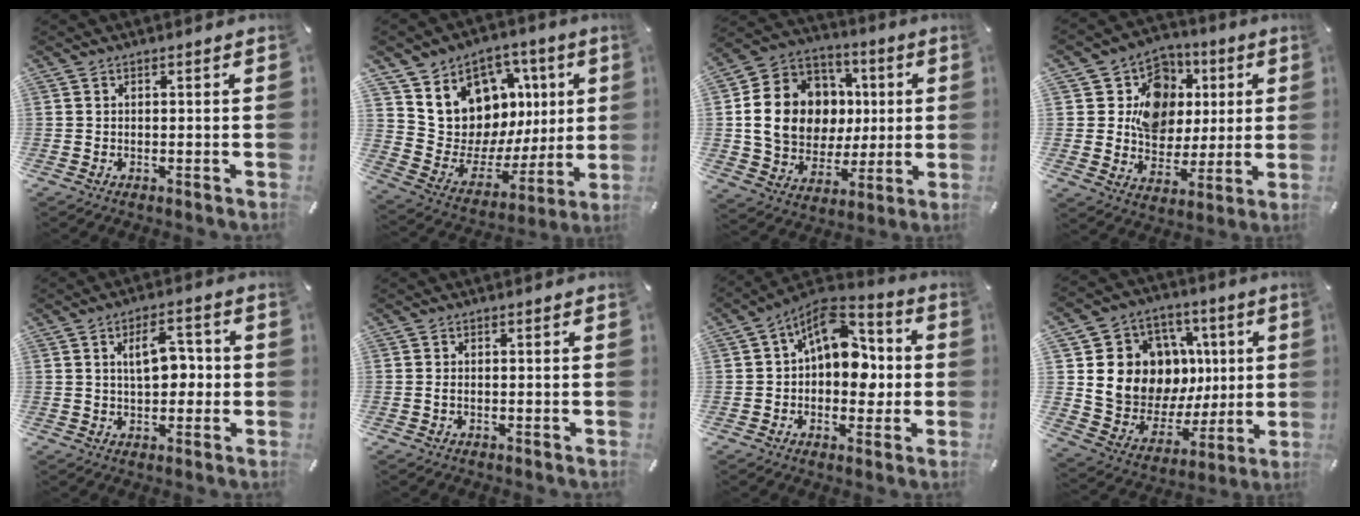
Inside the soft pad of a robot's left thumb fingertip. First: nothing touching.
{"total": 11.3, "force": [4.8, 10.0, 2.0], "torque": [-0.037, -0.068, 0.104]}
{"total": 17.3, "force": [1.1, 15.2, 8.2], "torque": [-0.156, 0.005, 0.031]}
{"total": 13.1, "force": [1.7, 12.1, 4.7], "torque": [-0.066, -0.004, 0.036]}
{"total": 8.0, "force": [1.1, 4.7, 6.4], "torque": [-0.086, 0.000, 0.010]}
{"total": 0.7, "force": [-0.2, 0.3, 0.6], "torque": [-0.013, -0.001, -0.004]}
{"total": 14.2, "force": [2.9, 9.6, 10.1], "torque": [-0.148, -0.012, 0.052]}
{"total": 15.3, "force": [3.5, 13.8, 5.9], "torque": [-0.094, -0.034, 0.087]}